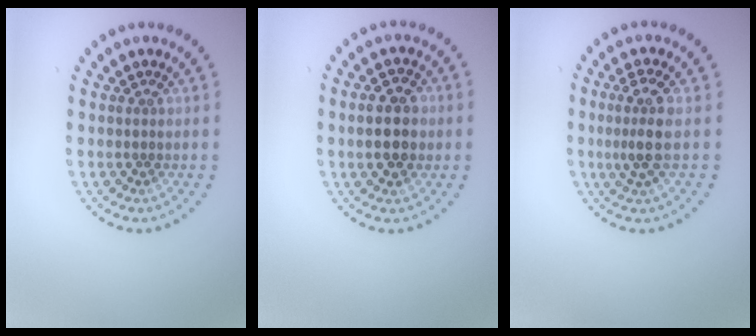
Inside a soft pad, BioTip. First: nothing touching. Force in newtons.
{"total": 4.4, "press": 4.4, "slide": 0.2}
{"total": 2.8, "press": 2.4, "slide": 1.3}